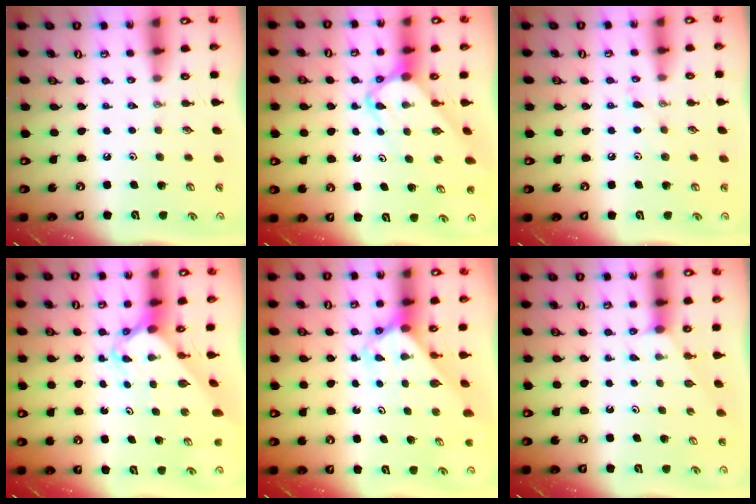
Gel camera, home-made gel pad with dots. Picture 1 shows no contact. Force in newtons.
{"total": 5.3, "press": 5.3, "slide": 0.4}
{"total": 5.9, "press": 5.8, "slide": 0.7}
{"total": 3.6, "press": 3.6, "slide": 0.3}
{"total": 2.5, "press": 2.5, "slide": 0.1}
{"total": 1.7, "press": 1.7, "slide": 0.3}